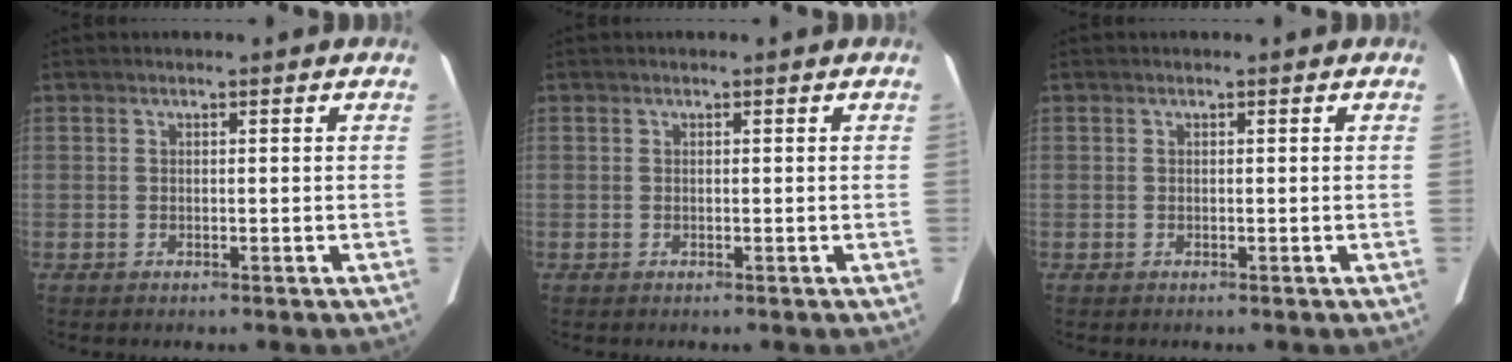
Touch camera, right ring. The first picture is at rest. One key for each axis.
{"total": 0.0}
{"total": 0.0}